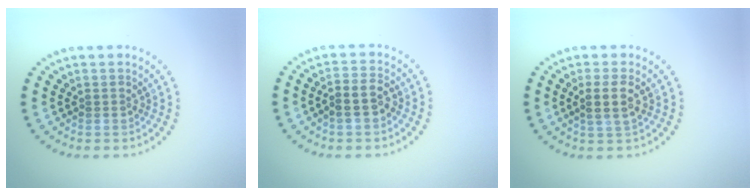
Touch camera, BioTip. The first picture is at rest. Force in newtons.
{"total": 2.5, "press": 2.3, "slide": 0.8}
{"total": 2.4, "press": 2.2, "slide": 1.0}